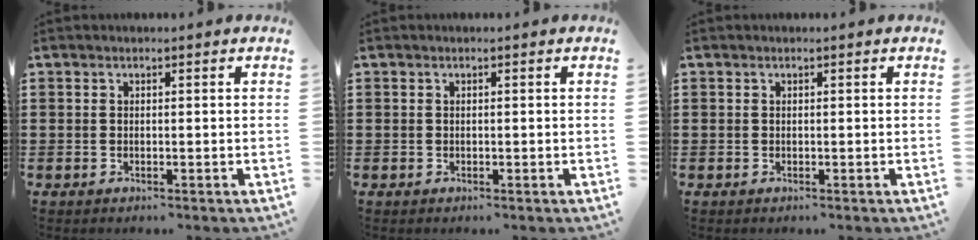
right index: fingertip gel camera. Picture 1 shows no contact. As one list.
[{"total": 0.0}, {"total": 0.0}]